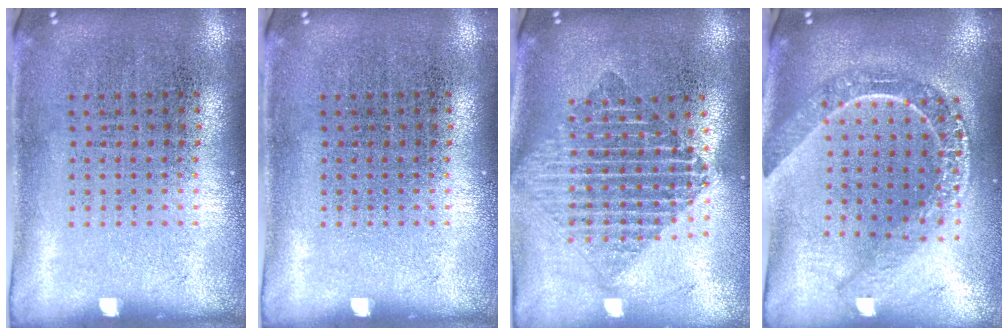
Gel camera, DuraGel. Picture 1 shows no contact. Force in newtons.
{"total": 0.0}
{"total": 1.9, "press": 1.6, "slide": 1.1}
{"total": 2.1, "press": 1.9, "slide": 1.0}